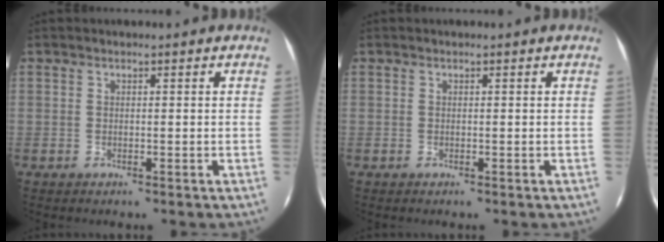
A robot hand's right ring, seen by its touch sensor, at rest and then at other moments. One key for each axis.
{"total": 0.0}